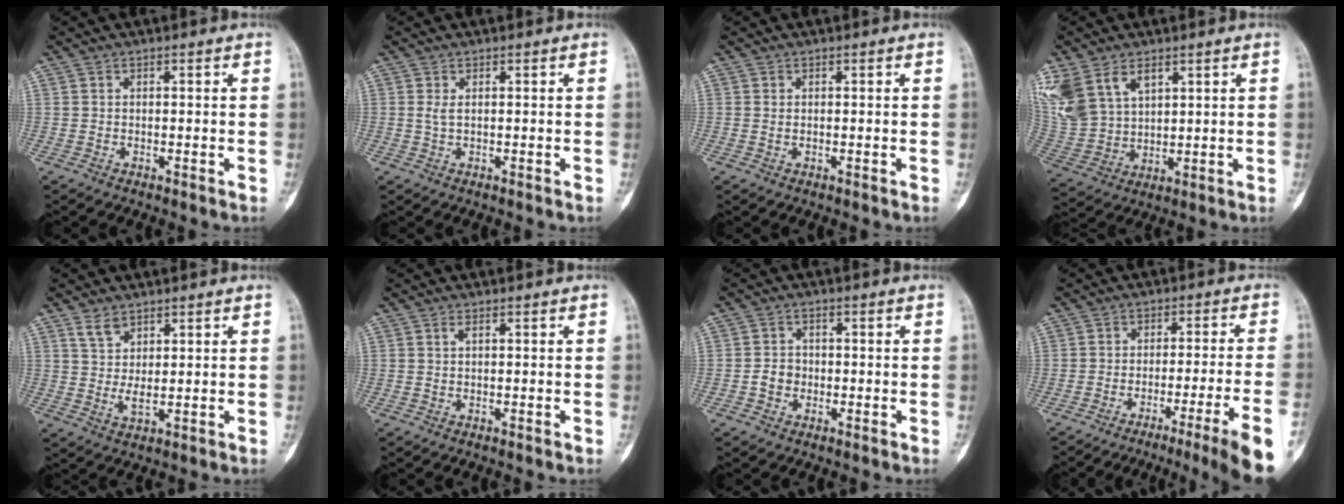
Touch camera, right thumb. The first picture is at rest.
{"total": 1.2, "force": [0.3, 0.4, 1.1], "torque": [-0.030, 0.002, 0.010]}
{"total": 0.6, "force": [0.2, 0.4, 0.4], "torque": [-0.011, 0.002, 0.006]}
{"total": 15.8, "force": [7.9, 10.5, 8.8], "torque": [-0.202, -0.006, 0.176]}
{"total": 4.2, "force": [2.7, 2.1, 2.5], "torque": [-0.044, -0.020, 0.058]}
{"total": 0.6, "force": [0.2, 0.0, 0.5], "torque": [-0.012, 0.004, 0.004]}
{"total": 2.9, "force": [-0.8, 2.5, 1.2], "torque": [-0.009, 0.010, -0.019]}
{"total": 14.0, "force": [-8.4, -0.9, 11.1], "torque": [-0.138, 0.035, -0.119]}